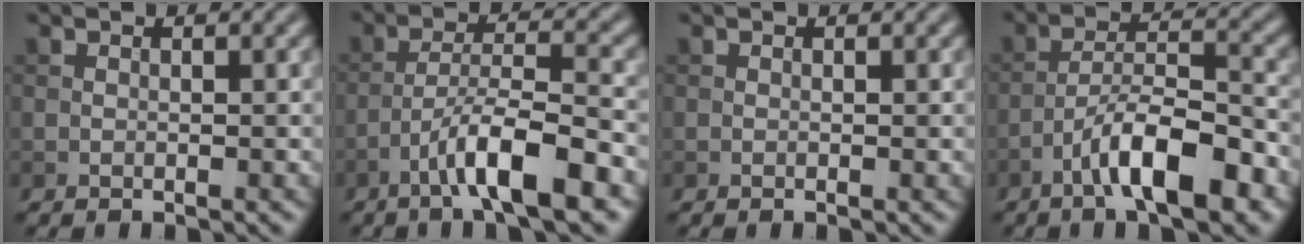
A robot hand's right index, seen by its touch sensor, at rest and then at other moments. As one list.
[{"total": 7.2, "force": [-4.1, 1.2, 5.8], "torque": [-0.098, 0.014, -0.071]}, {"total": 0.0}, {"total": 7.8, "force": [-4.4, 2.0, 6.2], "torque": [-0.102, 0.014, -0.075]}]